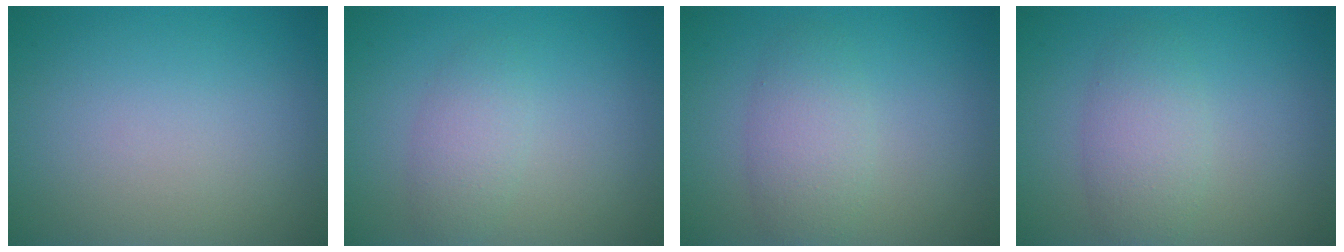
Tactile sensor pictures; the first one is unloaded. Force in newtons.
{"total": 2.2, "press": 2.2, "slide": 0.1}
{"total": 3.2, "press": 3.2, "slide": 0.1}
{"total": 3.2, "press": 3.2, "slide": 0.1}